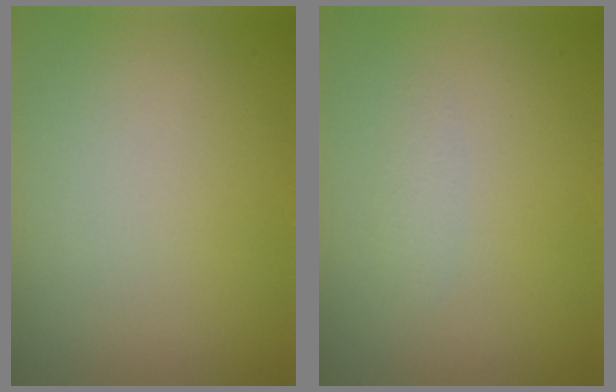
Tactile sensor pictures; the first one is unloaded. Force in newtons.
{"total": 0.8, "press": 0.8, "slide": 0.0}